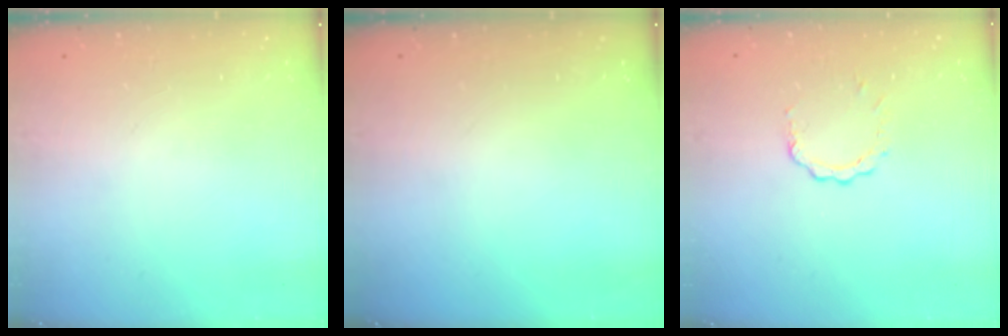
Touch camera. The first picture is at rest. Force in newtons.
{"total": 0.0}
{"total": 3.4, "press": 3.4, "slide": 0.5}